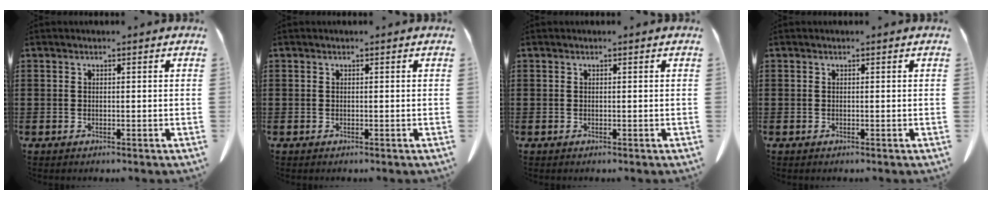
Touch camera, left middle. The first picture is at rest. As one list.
[{"total": 0.0}, {"total": 0.0}, {"total": 0.0}]